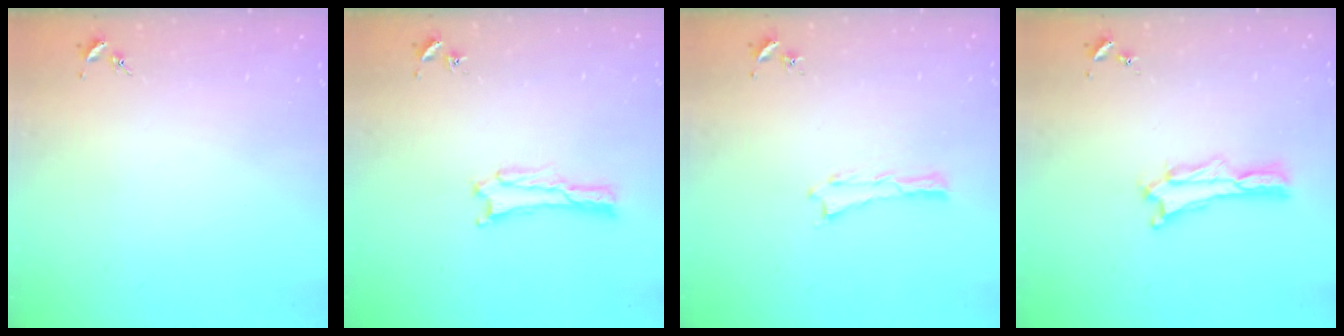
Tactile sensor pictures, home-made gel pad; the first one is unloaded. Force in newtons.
{"total": 1.7, "press": 1.7, "slide": 0.1}
{"total": 0.0}
{"total": 0.9, "press": 0.9, "slide": 0.2}